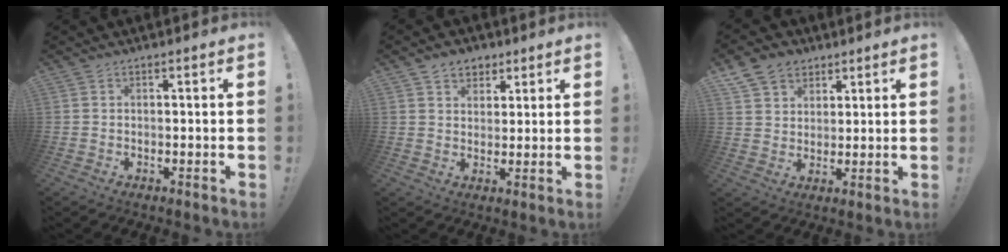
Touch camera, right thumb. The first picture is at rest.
{"total": 6.0, "force": [3.6, 4.6, 1.6], "torque": [-0.016, -0.016, 0.067]}
{"total": 8.6, "force": [5.4, 6.4, 2.2], "torque": [-0.038, -0.029, 0.108]}